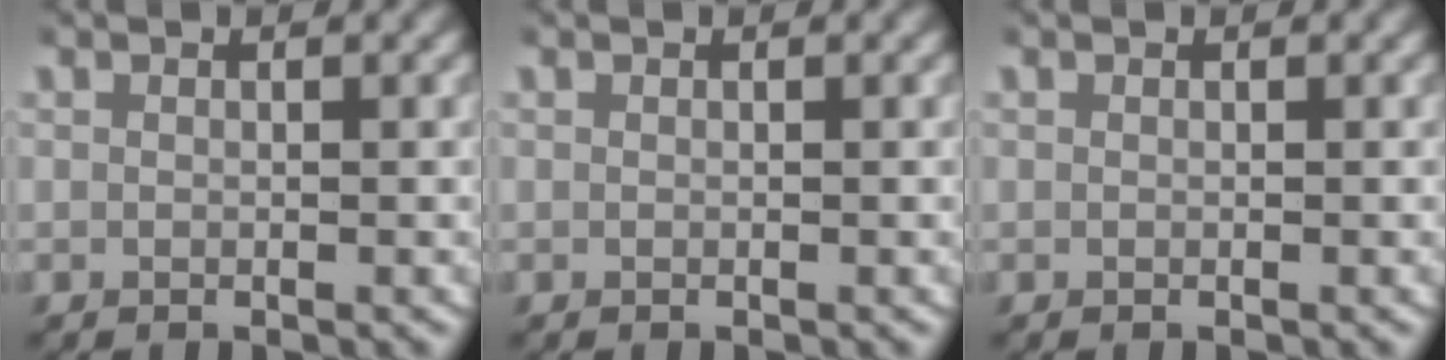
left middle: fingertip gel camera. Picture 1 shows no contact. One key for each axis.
{"total": 0.0}
{"total": 0.0}